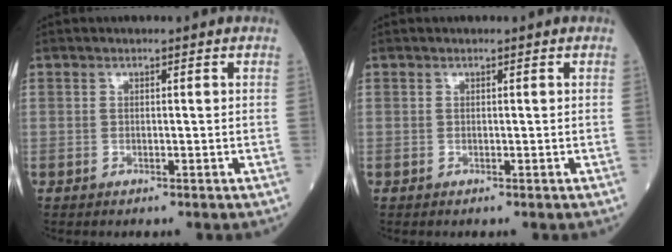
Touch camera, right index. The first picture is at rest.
{"total": 0.0}